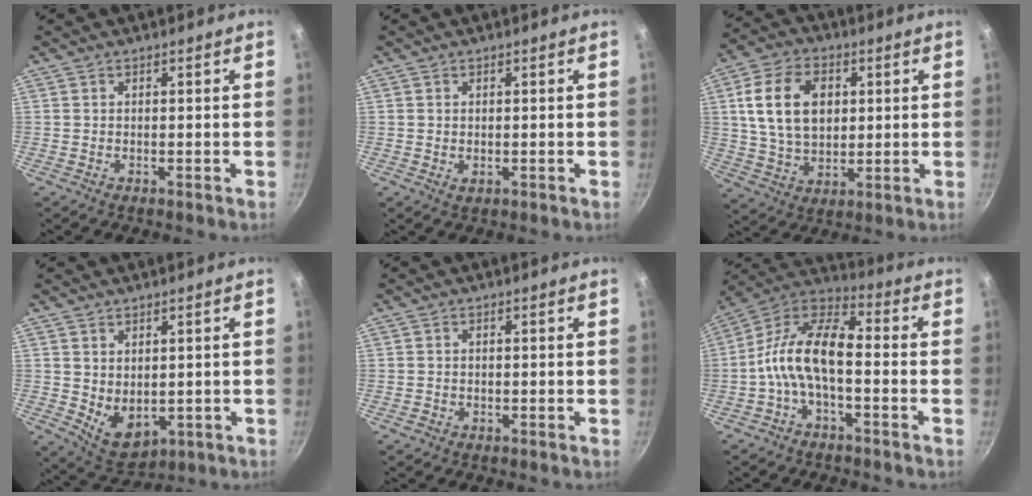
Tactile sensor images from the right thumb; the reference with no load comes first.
{"total": 0.9, "force": [0.0, 0.7, 0.6], "torque": [-0.010, -0.001, 0.001]}
{"total": 15.0, "force": [3.2, 10.4, 10.3], "torque": [-0.170, -0.001, 0.059]}
{"total": 6.9, "force": [0.7, 4.7, 5.0], "torque": [-0.063, -0.021, 0.034]}
{"total": 0.7, "force": [-0.4, 0.6, 0.2], "torque": [-0.003, 0.003, -0.004]}
{"total": 12.5, "force": [-2.7, 5.8, 10.8], "torque": [-0.199, 0.048, -0.068]}